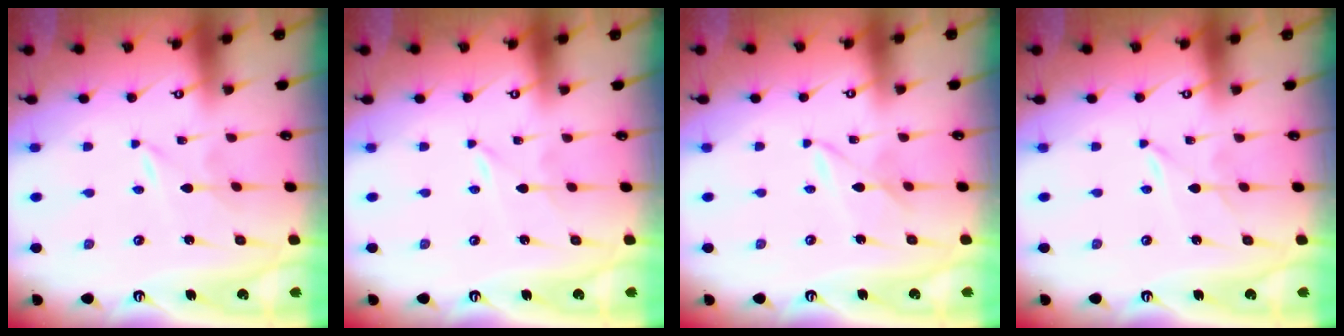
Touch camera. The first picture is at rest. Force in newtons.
{"total": 0.0}
{"total": 2.7, "press": 2.7, "slide": 0.4}
{"total": 1.1, "press": 1.1, "slide": 0.1}